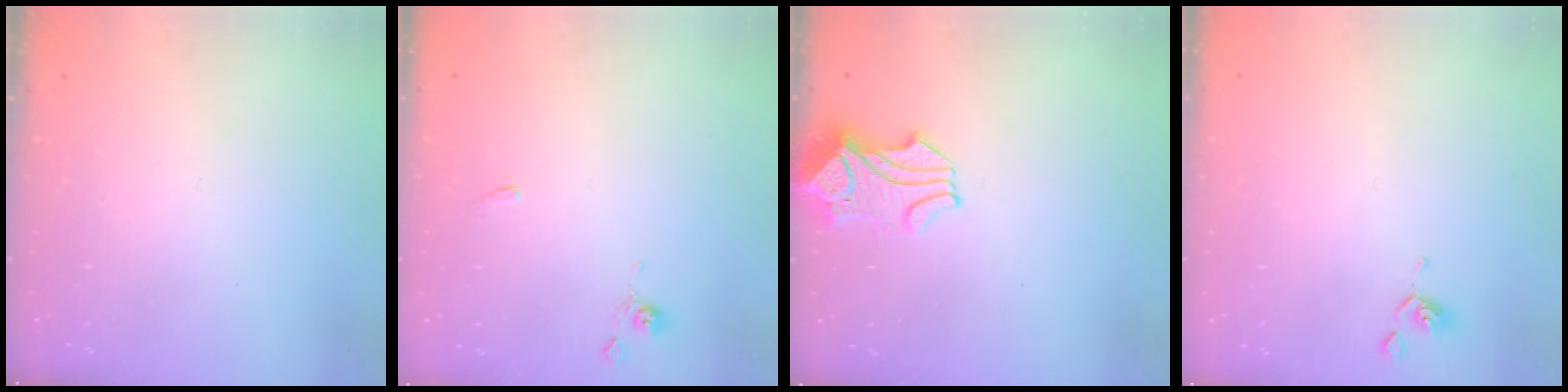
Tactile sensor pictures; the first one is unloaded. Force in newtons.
{"total": 0.7, "press": 0.5, "slide": 0.5}
{"total": 3.0, "press": 2.8, "slide": 0.9}
{"total": 1.8, "press": 1.8, "slide": 0.1}